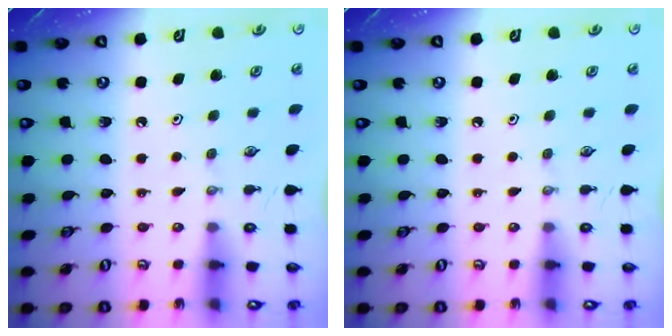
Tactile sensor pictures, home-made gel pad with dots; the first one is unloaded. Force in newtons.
{"total": 0.0}